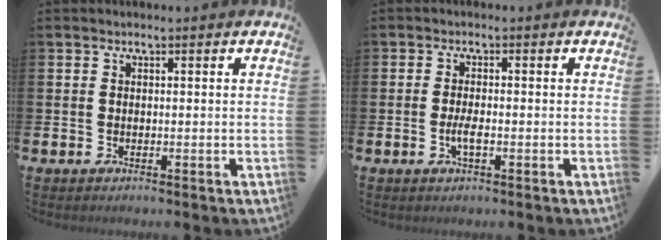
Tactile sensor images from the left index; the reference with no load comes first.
{"total": 2.2, "force": [-0.6, 0.6, 2.0], "torque": [-0.036, 0.000, -0.011]}